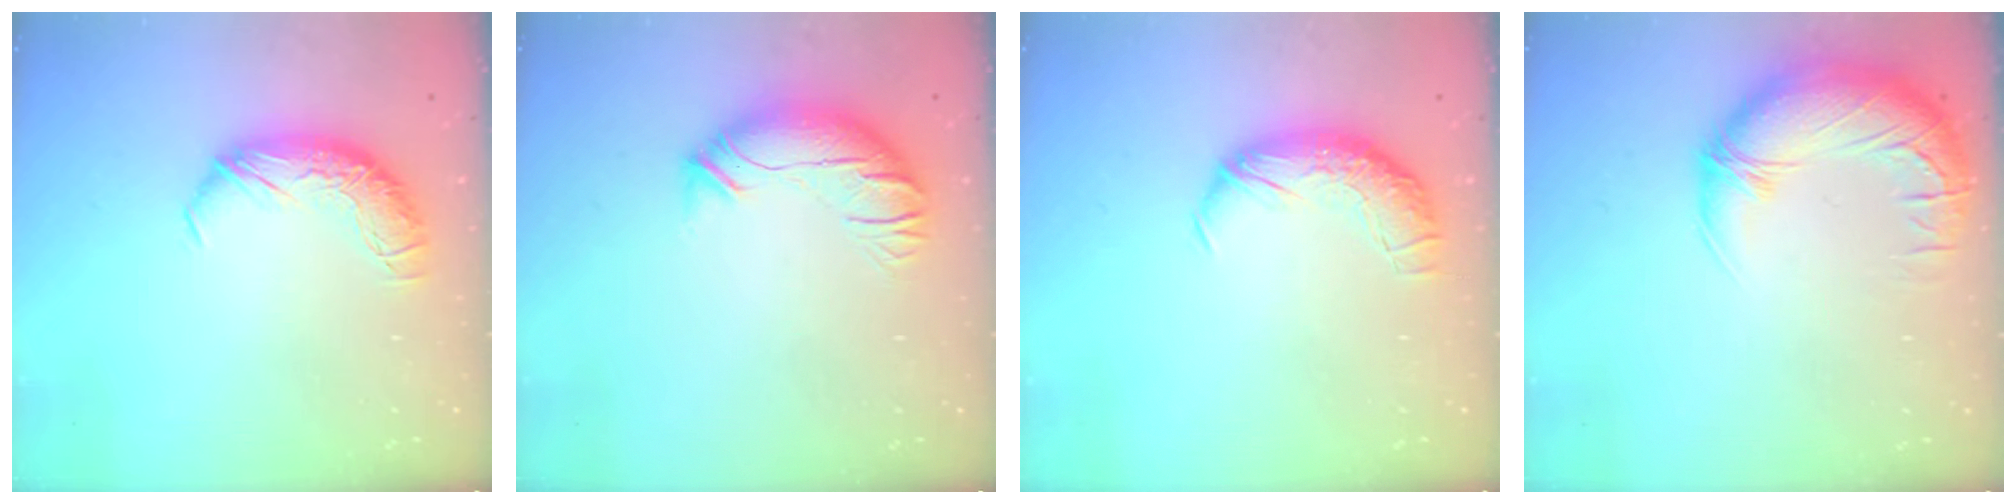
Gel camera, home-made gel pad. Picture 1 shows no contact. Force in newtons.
{"total": 2.5, "press": 0.8, "slide": 2.4}
{"total": 2.3, "press": 1.0, "slide": 2.1}
{"total": 4.0, "press": 2.0, "slide": 3.4}